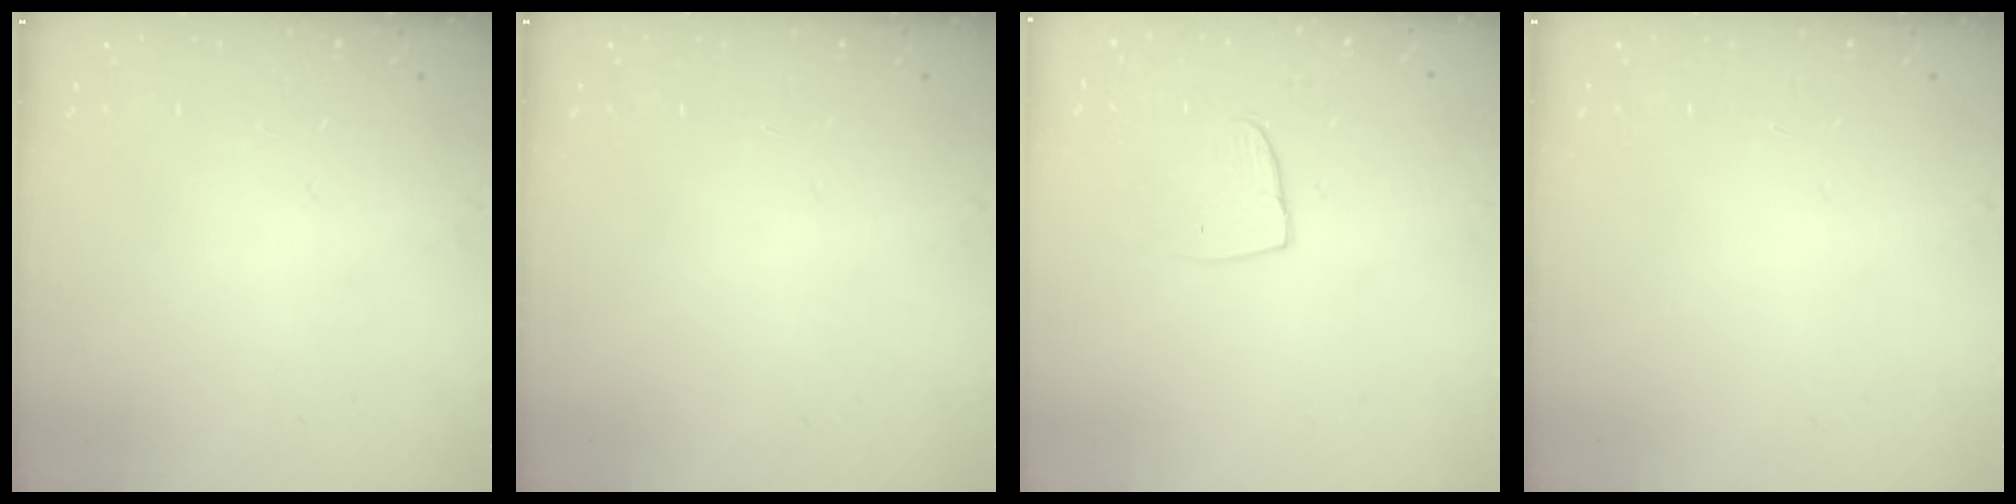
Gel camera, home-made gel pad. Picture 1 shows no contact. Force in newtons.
{"total": 0.0}
{"total": 4.3, "press": 4.3, "slide": 0.3}
{"total": 0.0}